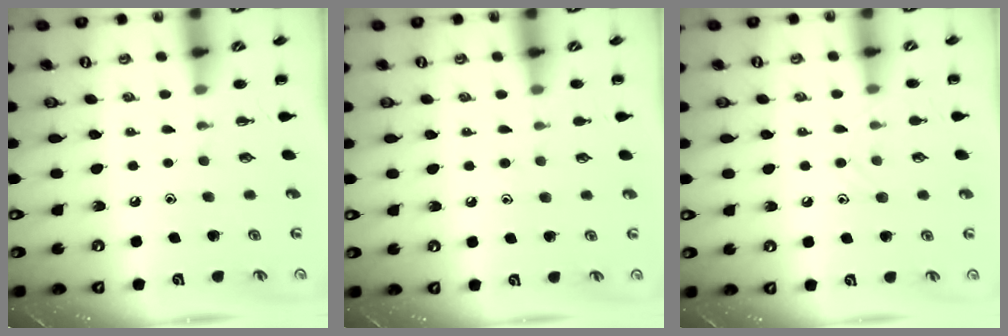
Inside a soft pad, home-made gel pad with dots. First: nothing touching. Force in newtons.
{"total": 6.3, "press": 6.0, "slide": 1.9}
{"total": 8.8, "press": 8.5, "slide": 2.3}